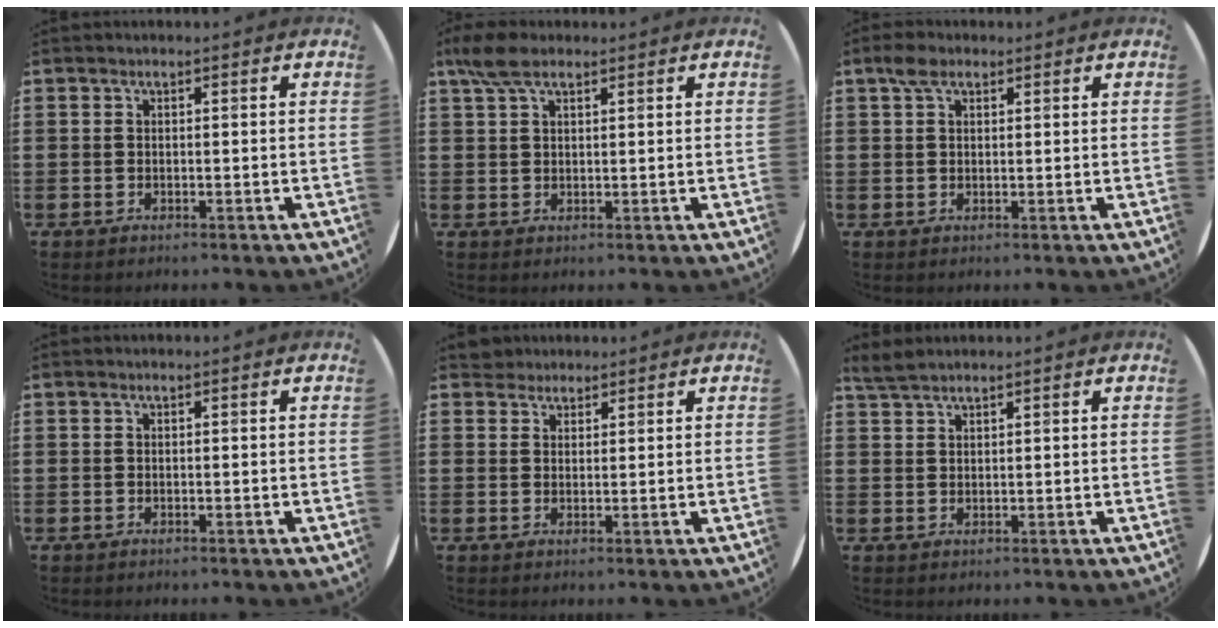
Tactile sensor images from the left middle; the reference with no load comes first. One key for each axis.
{"total": 4.1, "fx": 2.7, "fy": 1.8, "fz": 2.5, "tx": -0.055, "ty": 0.008, "tz": 0.050}
{"total": 2.5, "fx": 1.7, "fy": 1.3, "fz": 1.3, "tx": -0.021, "ty": 0.004, "tz": 0.029}
{"total": 0.0}
{"total": 2.2, "fx": 2.0, "fy": 0.9, "fz": -0.2, "tx": -0.001, "ty": 0.006, "tz": 0.041}
{"total": 2.0, "fx": 2.0, "fy": 0.2, "fz": 0.6, "tx": -0.015, "ty": 0.003, "tz": 0.038}